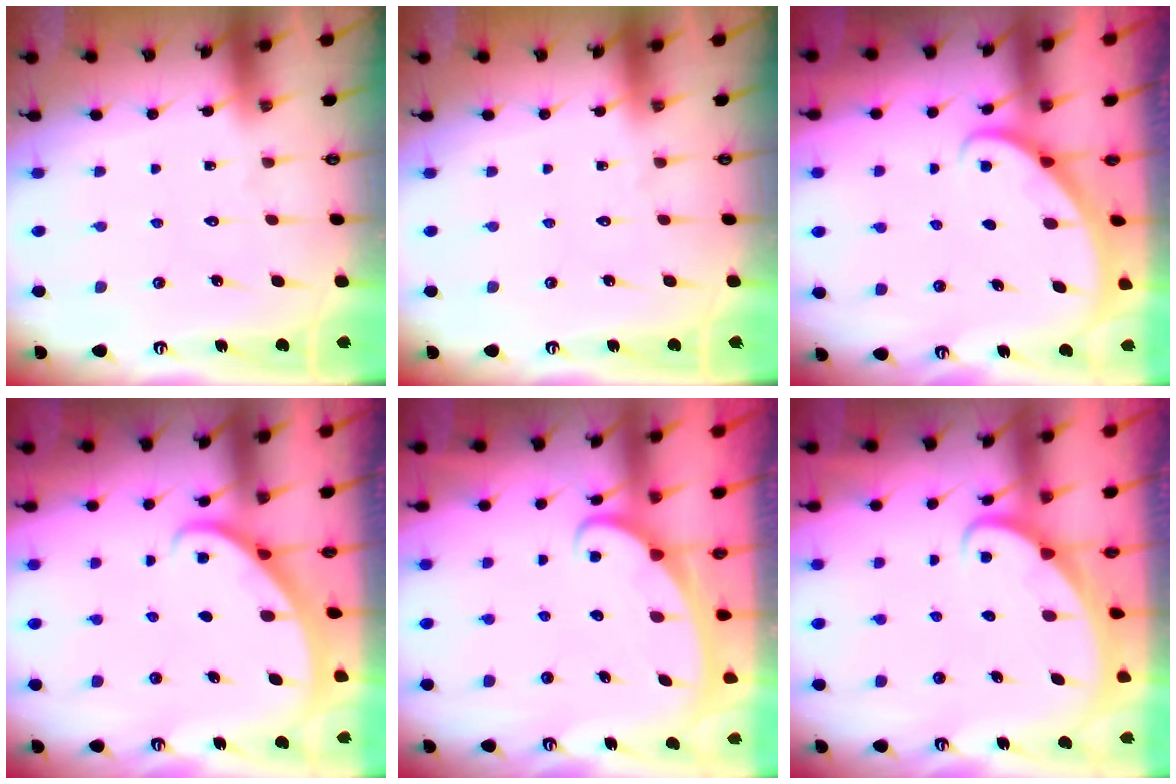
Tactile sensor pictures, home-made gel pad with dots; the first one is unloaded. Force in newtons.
{"total": 0.0}
{"total": 2.1, "press": 2.1, "slide": 0.1}
{"total": 2.3, "press": 2.3, "slide": 0.2}
{"total": 2.5, "press": 2.5, "slide": 0.3}
{"total": 2.3, "press": 2.3, "slide": 0.3}